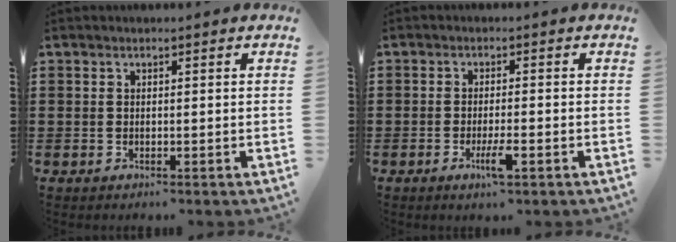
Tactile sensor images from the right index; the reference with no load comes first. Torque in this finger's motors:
{"motor_torque": [0.75, 0.18, 0.11, 0.06]}